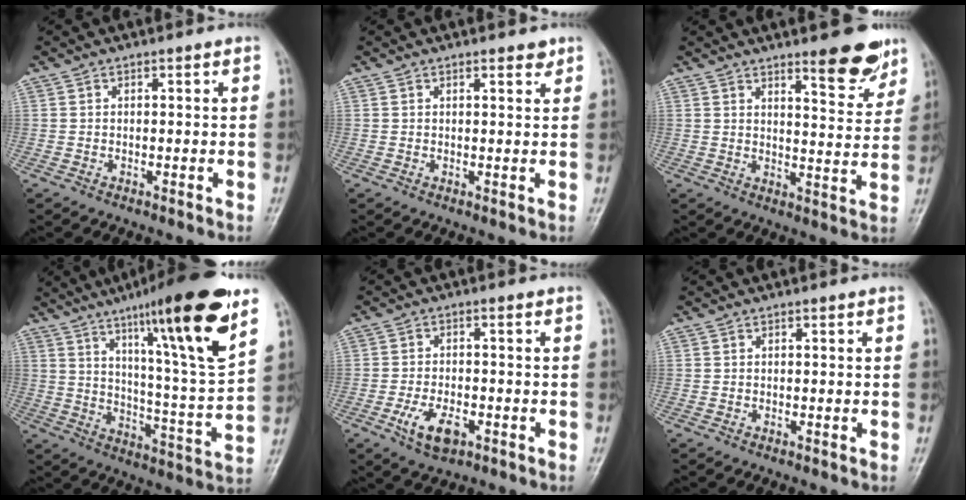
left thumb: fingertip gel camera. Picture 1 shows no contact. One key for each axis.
{"total": 1.5, "fx": 1.2, "fy": 0.5, "fz": 0.8, "tx": -0.007, "ty": -0.007, "tz": 0.015}
{"total": 8.7, "fx": 6.2, "fy": 2.2, "fz": 5.7, "tx": -0.056, "ty": -0.045, "tz": 0.087}
{"total": 22.2, "fx": 12.7, "fy": 2.1, "fz": 18.1, "tx": -0.254, "ty": -0.054, "tz": 0.197}
{"total": 6.0, "fx": -2.6, "fy": 3.1, "fz": 4.4, "tx": -0.083, "ty": 0.005, "tz": -0.043}
{"total": 0.0}